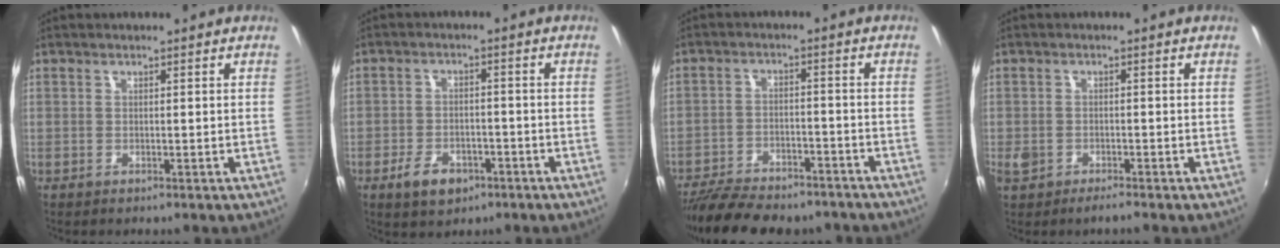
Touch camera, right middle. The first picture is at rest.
{"total": 6.8, "force": [-3.9, 4.1, 3.8], "torque": [-0.095, 0.001, -0.062]}
{"total": 16.3, "force": [-13.6, 5.3, 7.3], "torque": [-0.156, -0.021, -0.203]}
{"total": 2.9, "force": [-1.8, 1.5, 1.6], "torque": [-0.040, -0.008, -0.037]}